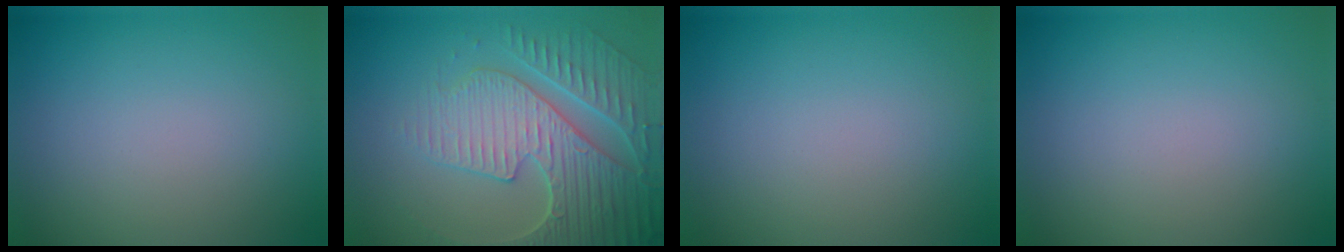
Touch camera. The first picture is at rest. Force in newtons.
{"total": 7.0, "press": 5.7, "slide": 4.2}
{"total": 0.0}
{"total": 0.0}